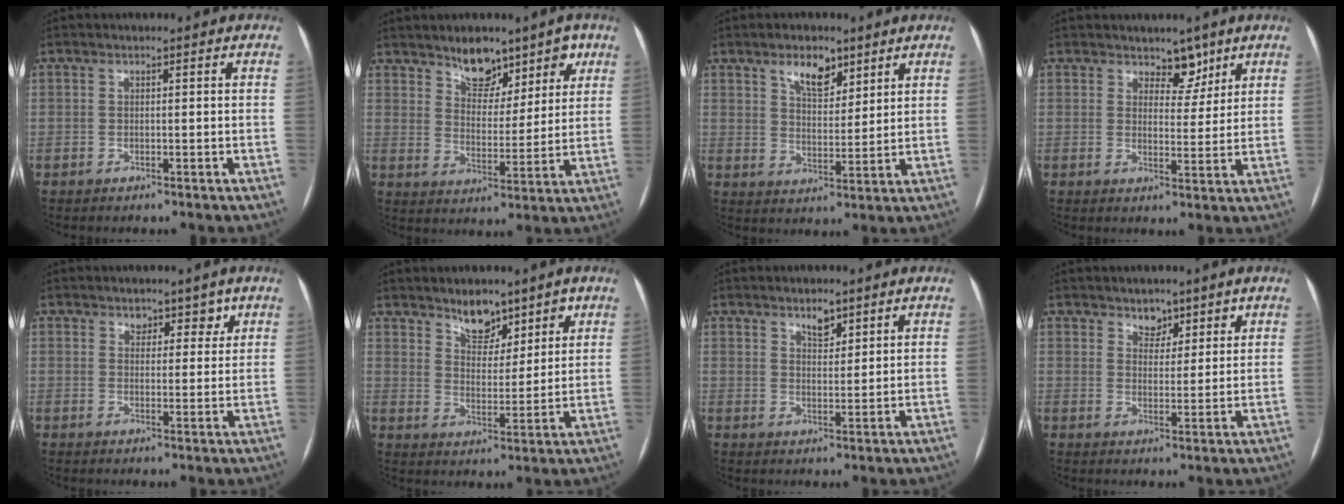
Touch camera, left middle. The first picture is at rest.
{"total": 8.4, "force": [6.1, 4.6, 3.4], "torque": [-0.032, 0.003, 0.097]}
{"total": 6.2, "force": [4.1, 2.9, 3.6], "torque": [-0.060, 0.003, 0.072]}
{"total": 4.0, "force": [3.1, 2.3, 1.1], "torque": [-0.003, -0.004, 0.048]}
{"total": 3.3, "force": [2.4, 2.0, 0.9], "torque": [0.004, 0.000, 0.034]}
{"total": 6.3, "force": [4.9, 3.1, 2.4], "torque": [-0.032, -0.005, 0.086]}
{"total": 3.0, "force": [2.2, 1.3, 1.5], "torque": [-0.026, -0.003, 0.040]}
{"total": 3.6, "force": [2.8, 2.2, 0.8], "torque": [-0.003, 0.000, 0.045]}